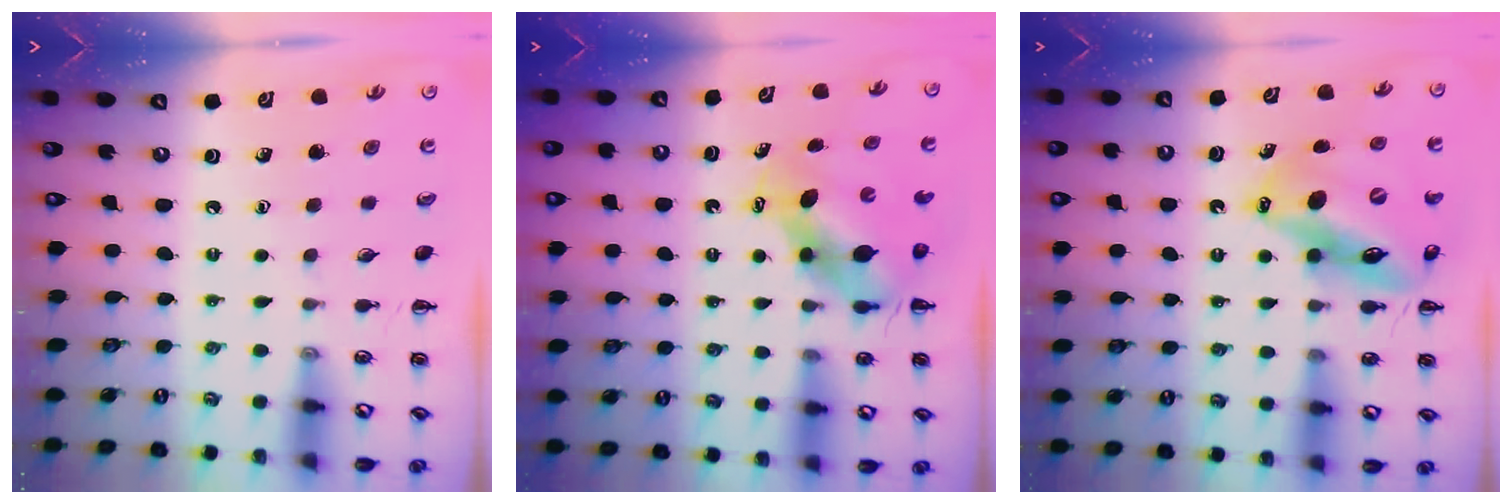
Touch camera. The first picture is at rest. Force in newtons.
{"total": 6.4, "press": 6.2, "slide": 1.5}
{"total": 15.2, "press": 14.7, "slide": 3.8}